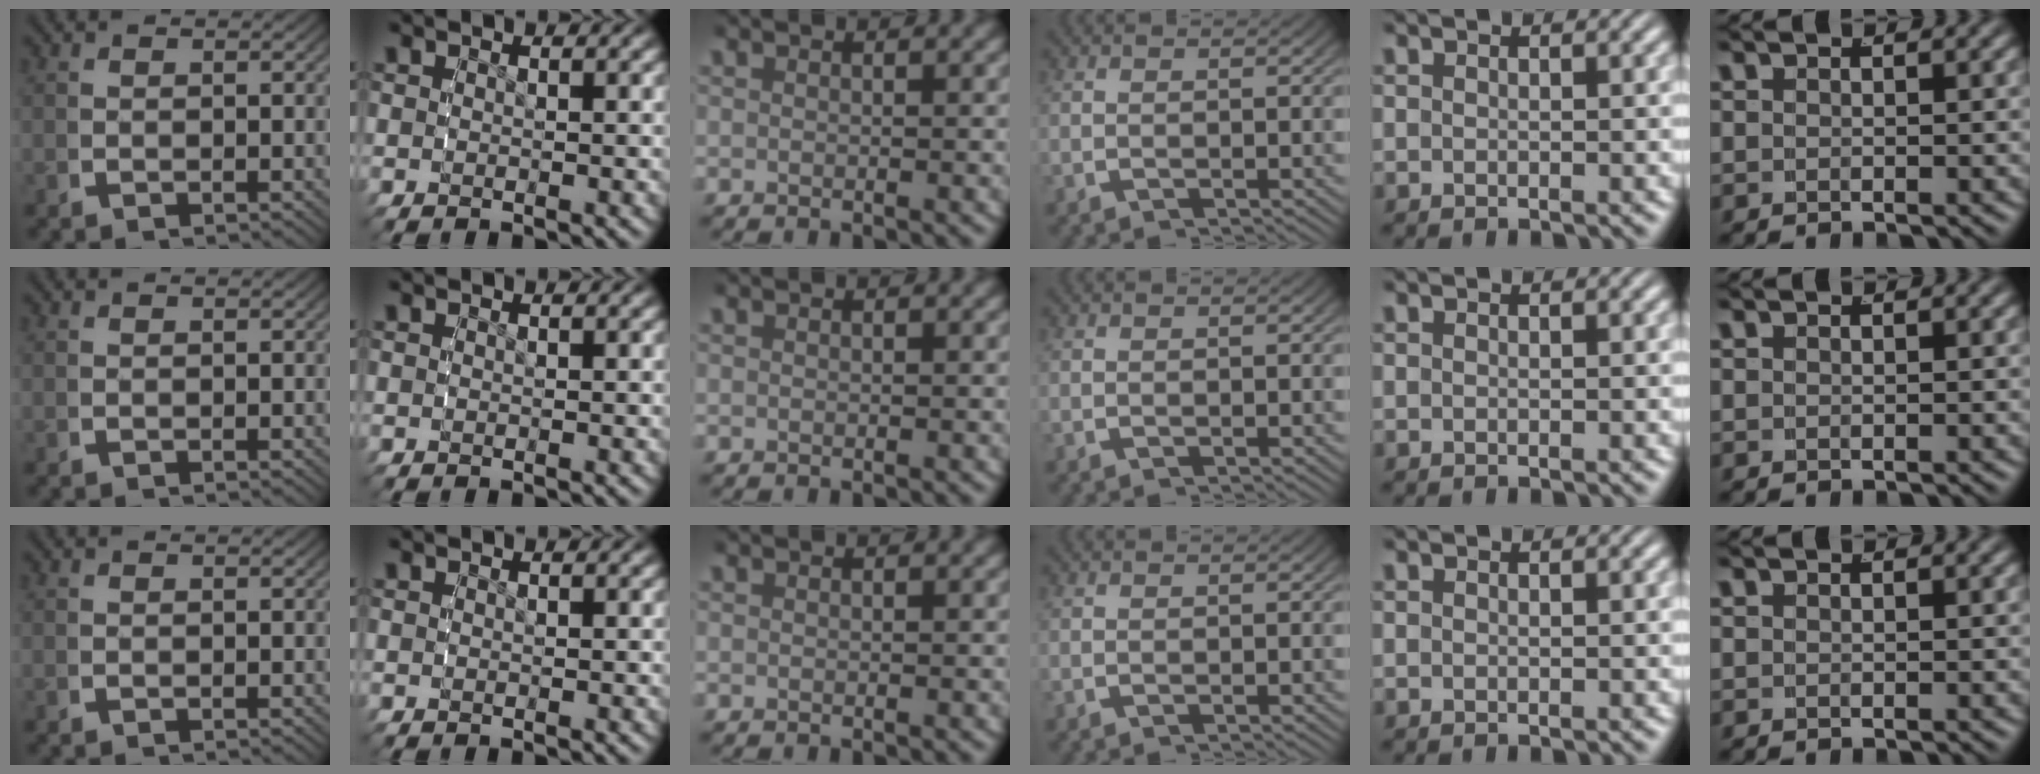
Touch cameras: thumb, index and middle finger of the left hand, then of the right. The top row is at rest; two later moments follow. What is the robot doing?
{"motion": "reach", "object": "toothpaste"}